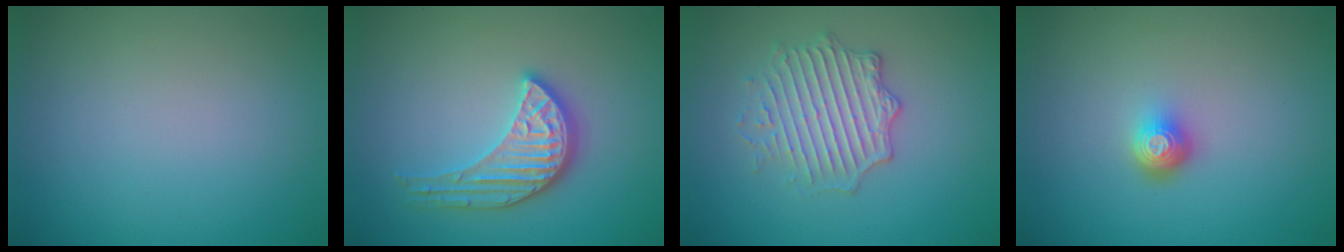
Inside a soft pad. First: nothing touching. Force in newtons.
{"total": 3.9, "press": 3.5, "slide": 1.7}
{"total": 3.7, "press": 3.4, "slide": 1.6}
{"total": 2.0, "press": 1.4, "slide": 1.5}